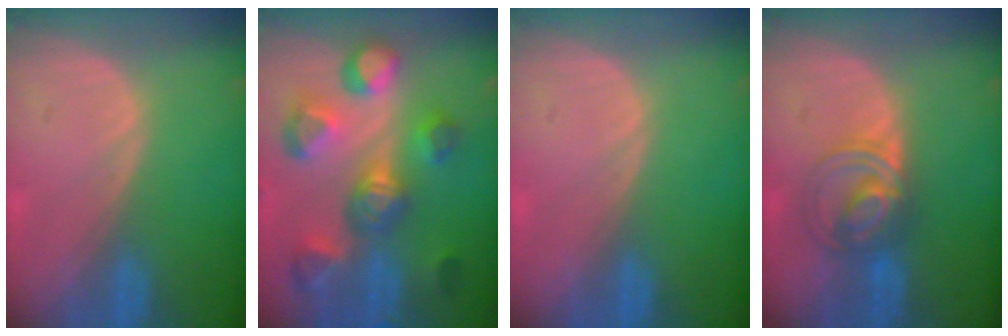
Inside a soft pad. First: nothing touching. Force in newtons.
{"total": 10.8, "press": 10.0, "slide": 4.1}
{"total": 0.0}
{"total": 5.9, "press": 5.9, "slide": 0.7}